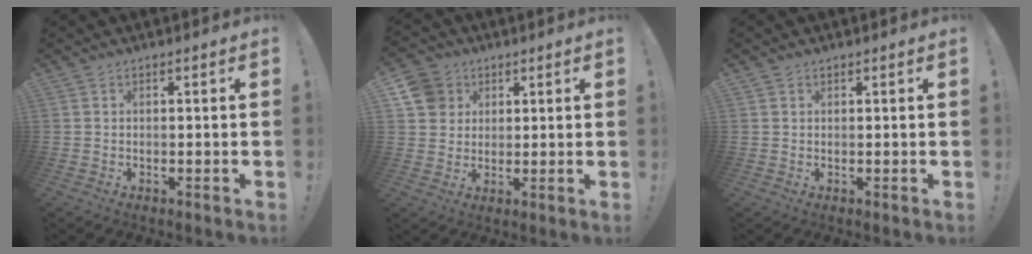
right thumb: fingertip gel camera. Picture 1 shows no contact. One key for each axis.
{"total": 8.1, "fx": 3.3, "fy": 7.1, "fz": 2.0, "tx": -0.021, "ty": -0.019, "tz": 0.068}
{"total": 0.7, "fx": 0.5, "fy": 0.4, "fz": 0.2, "tx": 0.001, "ty": -0.001, "tz": 0.009}